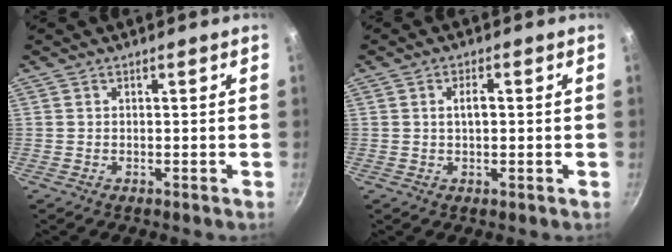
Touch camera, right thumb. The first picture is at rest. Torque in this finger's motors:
{"motor_torque": [-0.51, 0.29, 0.22, 0.00, 0.01]}